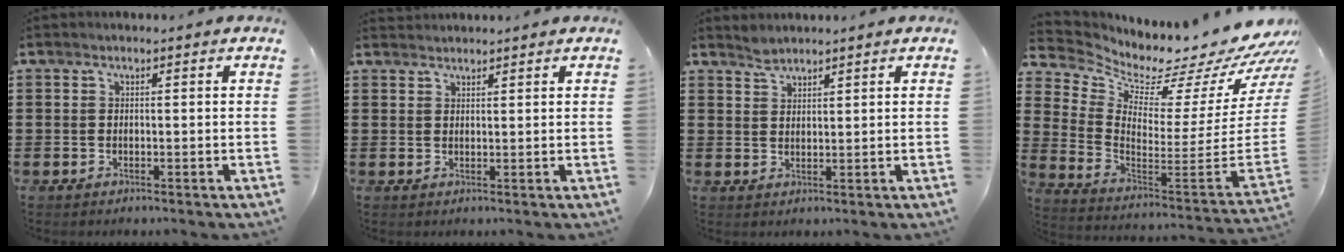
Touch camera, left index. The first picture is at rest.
{"total": 1.5, "force": [1.5, 0.2, 0.0], "torque": [-0.002, 0.001, 0.029]}
{"total": 1.9, "force": [1.9, 0.4, 0.3], "torque": [-0.009, 0.000, 0.036]}
{"total": 5.1, "force": [4.9, 0.8, 1.4], "torque": [-0.029, -0.086, 0.064]}